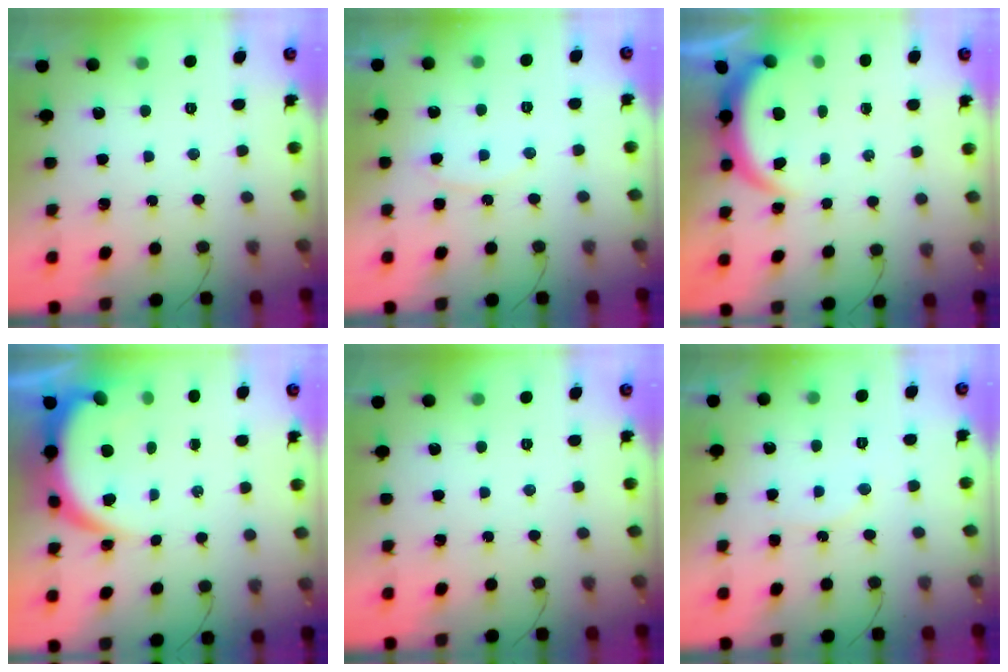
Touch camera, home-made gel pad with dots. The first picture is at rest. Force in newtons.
{"total": 5.8, "press": 5.8, "slide": 0.6}
{"total": 3.9, "press": 3.9, "slide": 0.2}
{"total": 7.3, "press": 7.2, "slide": 0.9}
{"total": 0.0}
{"total": 6.0, "press": 5.7, "slide": 1.9}